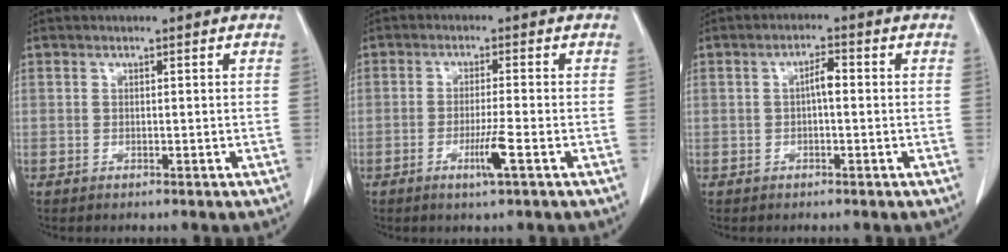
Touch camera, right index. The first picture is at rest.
{"total": 4.2, "force": [-1.8, -0.4, 3.8], "torque": [-0.073, -0.010, -0.035]}
{"total": 2.5, "force": [-0.1, 0.7, 2.4], "torque": [-0.040, 0.007, -0.002]}